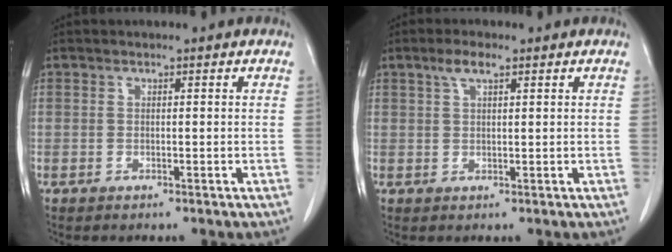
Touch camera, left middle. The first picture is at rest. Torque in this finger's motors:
{"motor_torque": [0.60, -0.57, 0.00, 0.02]}